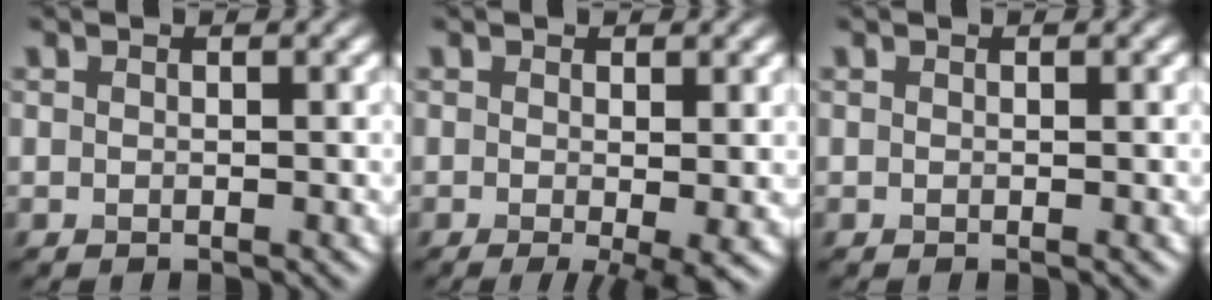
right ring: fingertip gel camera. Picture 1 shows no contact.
{"total": 3.1, "force": [-0.8, 0.4, 3.0], "torque": [-0.045, -0.015, -0.011]}
{"total": 0.0}